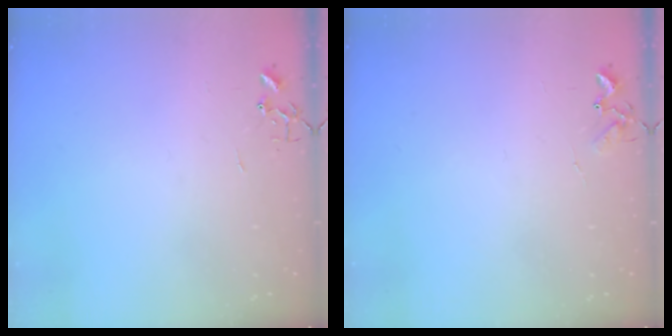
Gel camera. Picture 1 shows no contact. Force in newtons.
{"total": 4.5, "press": 4.5, "slide": 0.5}